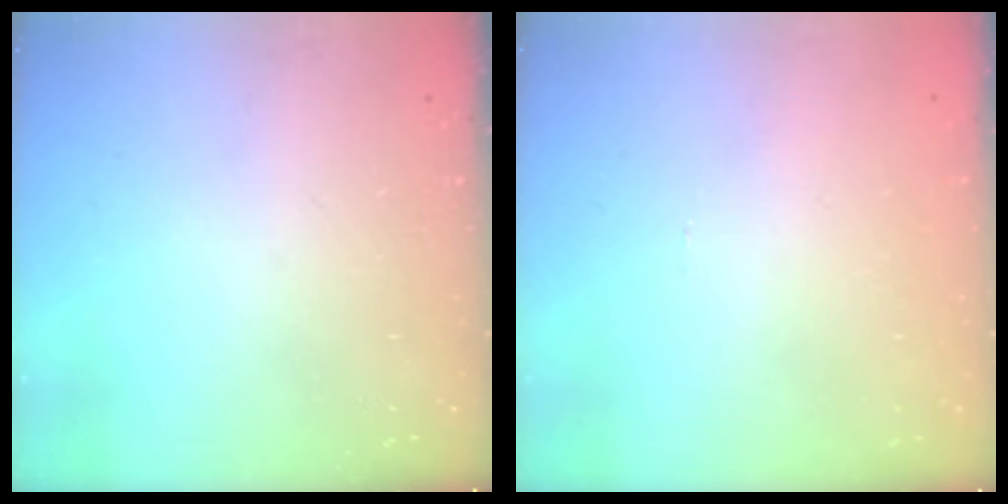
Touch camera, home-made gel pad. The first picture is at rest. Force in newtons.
{"total": 0.5, "press": 0.5, "slide": 0.2}